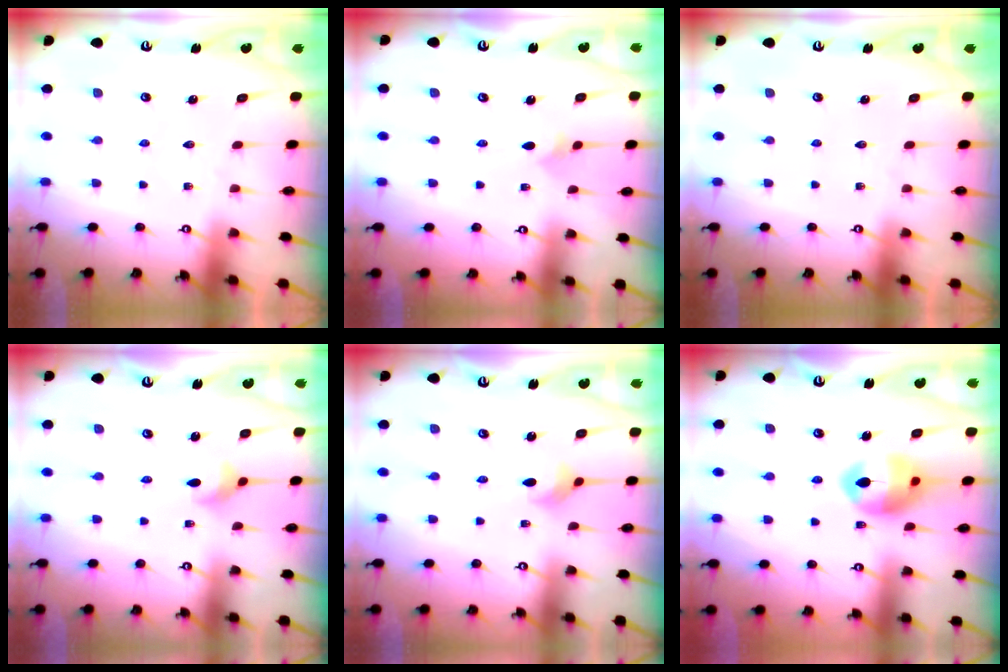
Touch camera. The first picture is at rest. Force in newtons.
{"total": 3.7, "press": 3.6, "slide": 0.8}
{"total": 0.0}
{"total": 4.1, "press": 4.1, "slide": 0.8}
{"total": 2.9, "press": 2.9, "slide": 0.4}
{"total": 12.5, "press": 12.4, "slide": 1.6}